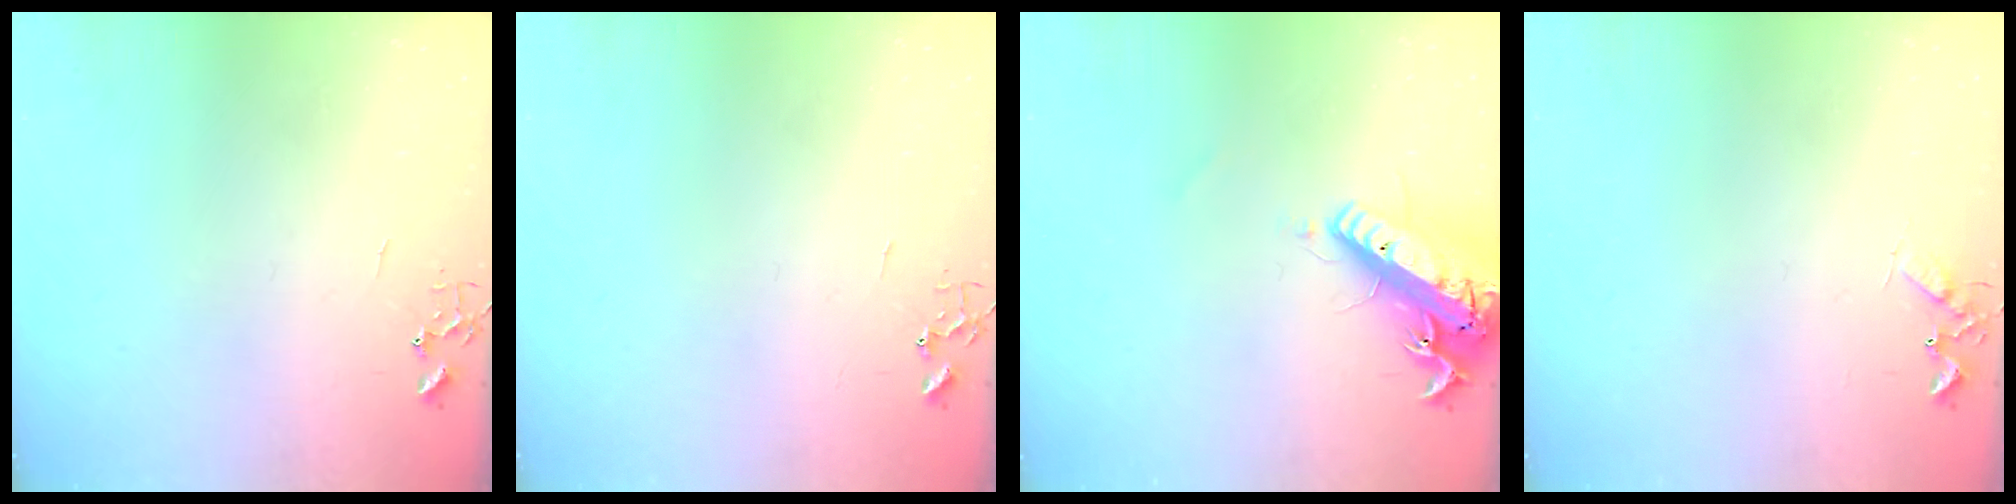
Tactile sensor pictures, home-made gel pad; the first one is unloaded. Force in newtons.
{"total": 0.0}
{"total": 20.7, "press": 20.3, "slide": 4.2}
{"total": 4.6, "press": 4.6, "slide": 0.6}